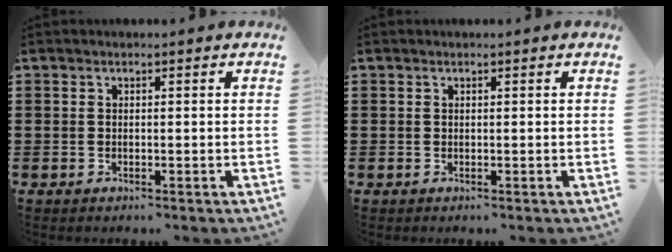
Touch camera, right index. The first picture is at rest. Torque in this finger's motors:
{"motor_torque": [-0.64, 1.50, 0.00, 0.00]}